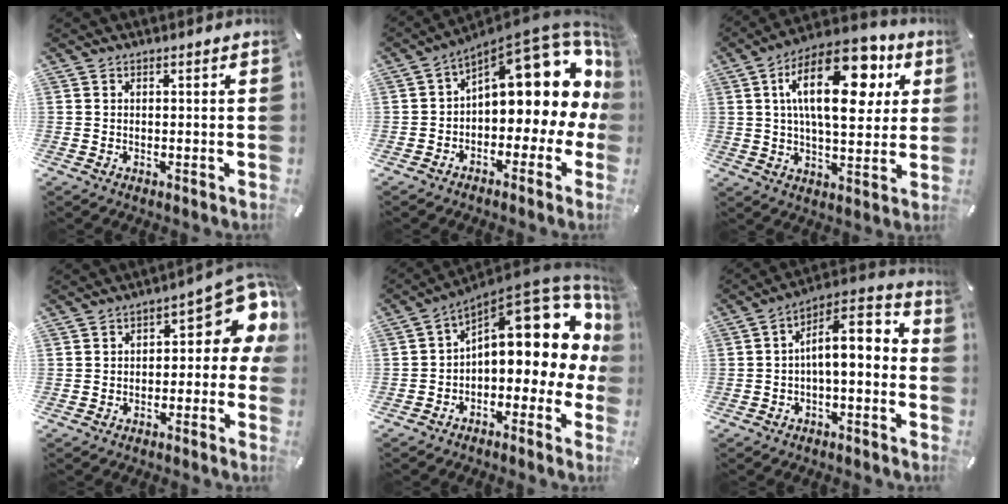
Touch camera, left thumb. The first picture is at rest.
{"total": 15.6, "force": [7.9, 7.5, 11.2], "torque": [-0.142, -0.072, 0.127]}
{"total": 22.1, "force": [7.8, 10.9, 17.6], "torque": [-0.294, -0.022, 0.118]}
{"total": 9.9, "force": [3.3, 5.3, 7.7], "torque": [-0.089, -0.032, 0.056]}
{"total": 15.4, "force": [7.0, 7.5, 11.6], "torque": [-0.144, -0.069, 0.115]}
{"total": 8.4, "force": [0.7, 4.0, 7.3], "torque": [-0.113, -0.015, 0.010]}